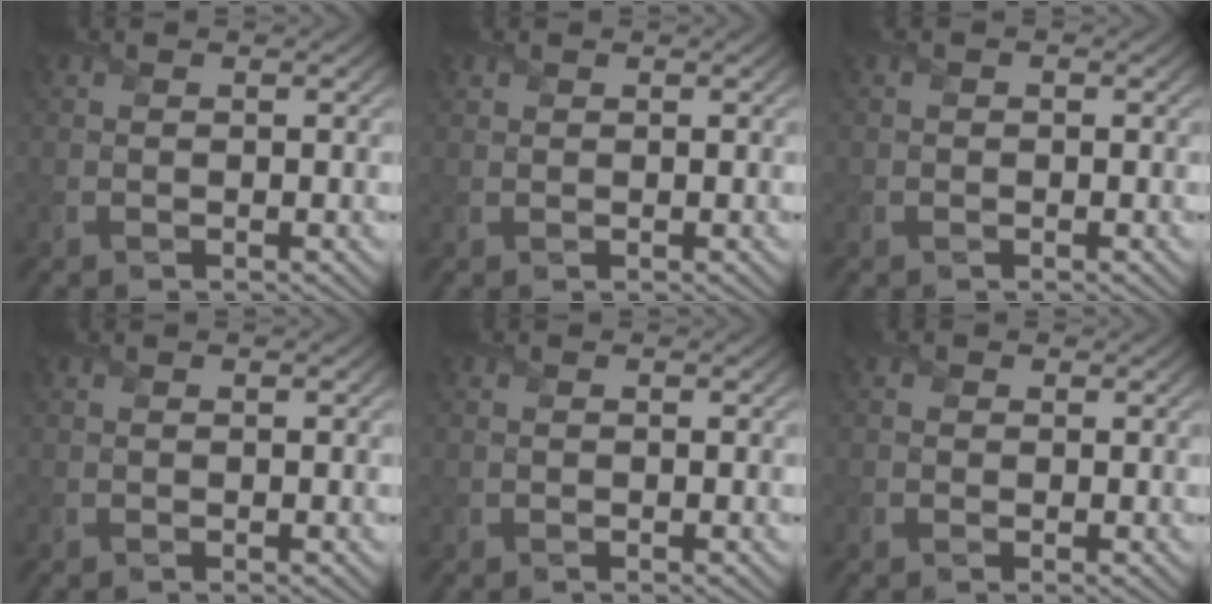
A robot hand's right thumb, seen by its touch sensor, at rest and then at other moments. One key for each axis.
{"total": 0.6, "fx": 0.5, "fy": 0.3, "fz": 0.0, "tx": -0.001, "ty": -0.001, "tz": 0.011}
{"total": 0.9, "fx": -0.2, "fy": 0.6, "fz": 0.6, "tx": -0.013, "ty": 0.001, "tz": -0.005}
{"total": 0.0}
{"total": 0.0}
{"total": 1.1, "fx": 0.0, "fy": 1.1, "fz": 0.4, "tx": -0.011, "ty": 0.000, "tz": -0.005}